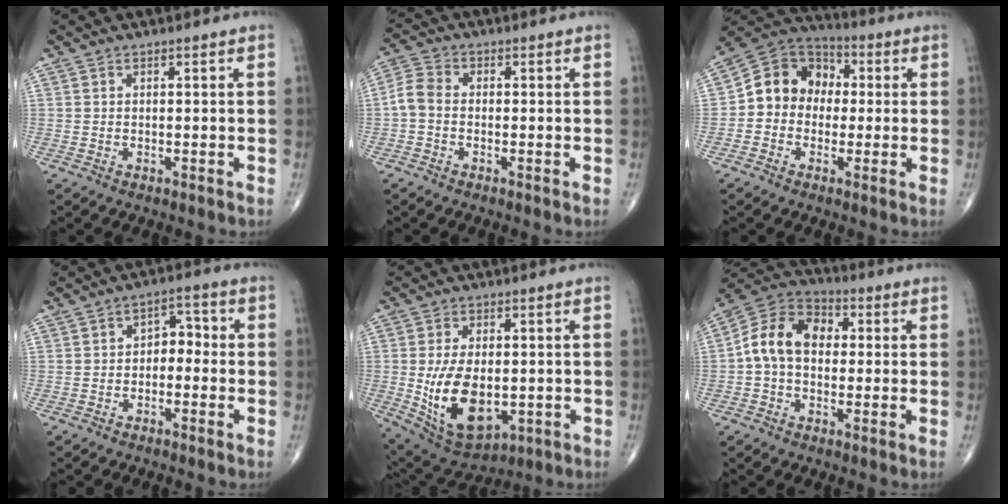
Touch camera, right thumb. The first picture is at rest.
{"total": 4.2, "force": [-0.8, 2.9, 3.0], "torque": [-0.063, 0.013, -0.030]}
{"total": 11.4, "force": [0.1, 9.7, 6.1], "torque": [-0.072, 0.039, -0.014]}
{"total": 4.4, "force": [-1.0, 3.0, 3.1], "torque": [-0.023, 0.029, -0.027]}
{"total": 14.4, "force": [-1.8, 8.1, 11.8], "torque": [-0.197, -0.010, -0.007]}
{"total": 11.7, "force": [0.5, 8.3, 8.2], "torque": [-0.134, 0.034, -0.005]}